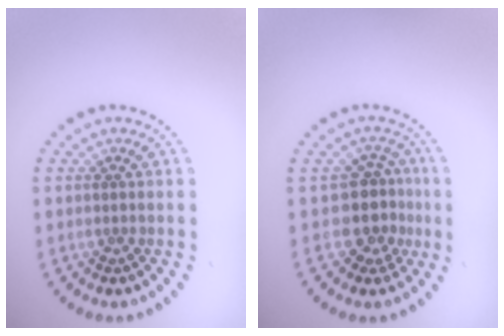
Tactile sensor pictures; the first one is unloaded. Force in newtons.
{"total": 3.3, "press": 2.5, "slide": 2.1}